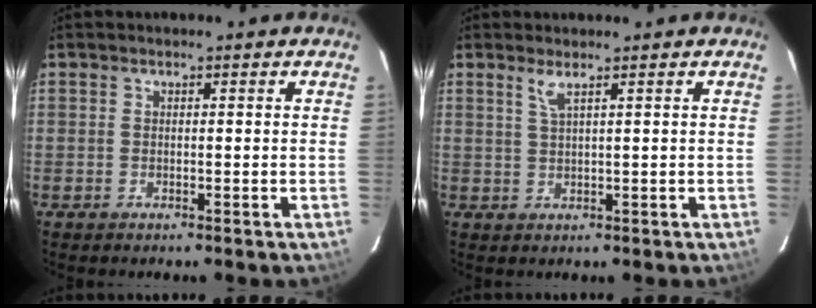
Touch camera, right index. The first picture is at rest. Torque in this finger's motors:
{"motor_torque": [0.08, 0.04, 0.03, 0.05]}